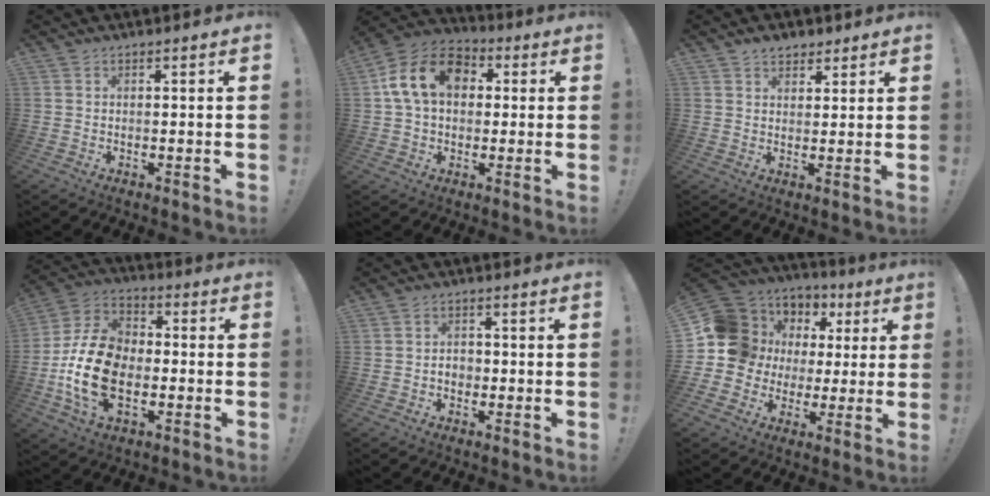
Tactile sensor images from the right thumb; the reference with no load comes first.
{"total": 15.6, "force": [4.0, 11.2, 10.2], "torque": [-0.171, 0.015, 0.079]}
{"total": 4.2, "force": [3.0, 2.8, 1.0], "torque": [-0.006, -0.012, 0.053]}
{"total": 19.6, "force": [-4.9, 13.0, 13.9], "torque": [-0.275, 0.032, -0.078]}
{"total": 3.0, "force": [-1.0, 2.2, 1.7], "torque": [-0.024, 0.002, -0.020]}
{"total": 14.0, "force": [2.9, 12.9, 4.6], "torque": [-0.054, -0.020, 0.087]}